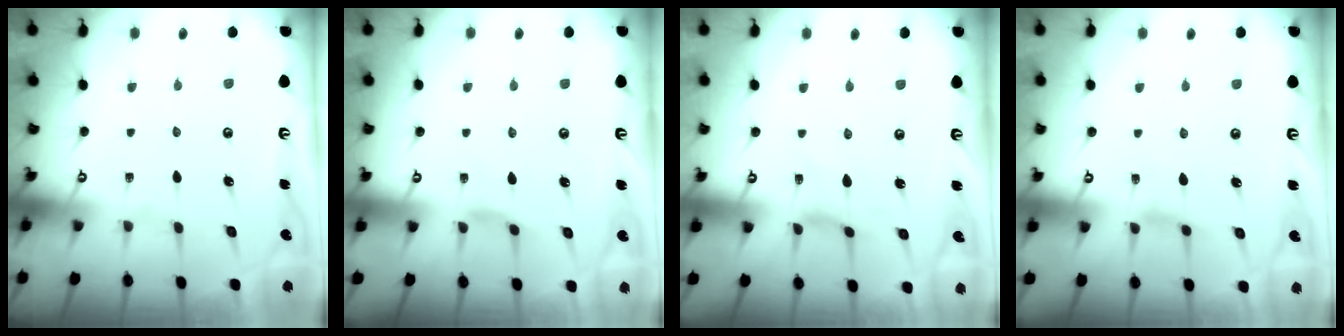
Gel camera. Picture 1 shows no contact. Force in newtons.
{"total": 2.6, "press": 2.6, "slide": 0.6}
{"total": 0.0}
{"total": 1.1, "press": 1.1, "slide": 0.3}